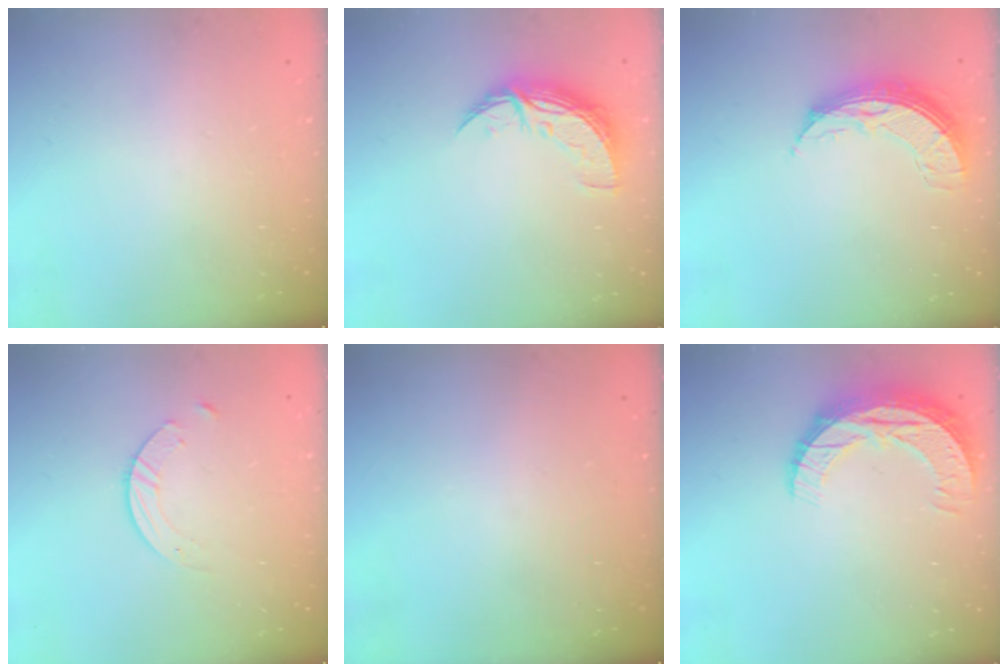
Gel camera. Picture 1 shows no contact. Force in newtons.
{"total": 8.8, "press": 8.8, "slide": 0.4}
{"total": 8.0, "press": 8.0, "slide": 0.7}
{"total": 1.4, "press": 1.4, "slide": 0.2}
{"total": 0.0}
{"total": 10.7, "press": 10.7, "slide": 0.8}